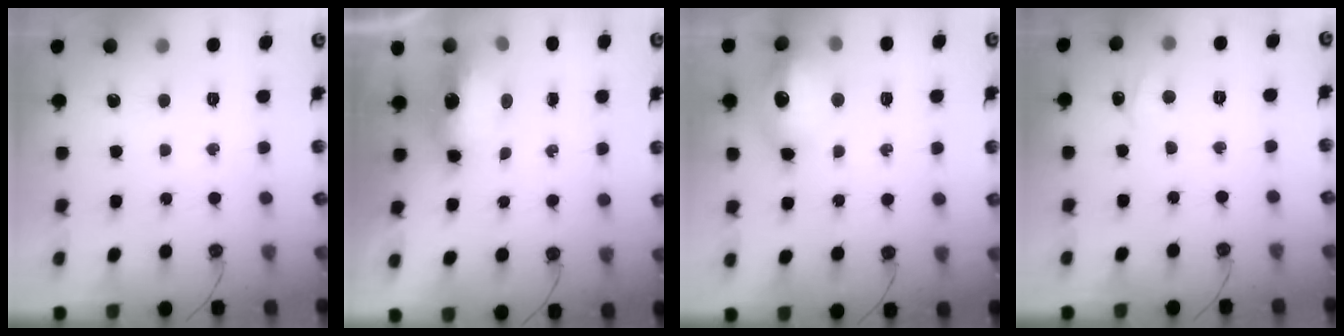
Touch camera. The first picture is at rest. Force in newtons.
{"total": 8.2, "press": 8.1, "slide": 0.9}
{"total": 13.4, "press": 13.4, "slide": 1.2}
{"total": 1.6, "press": 1.5, "slide": 0.2}